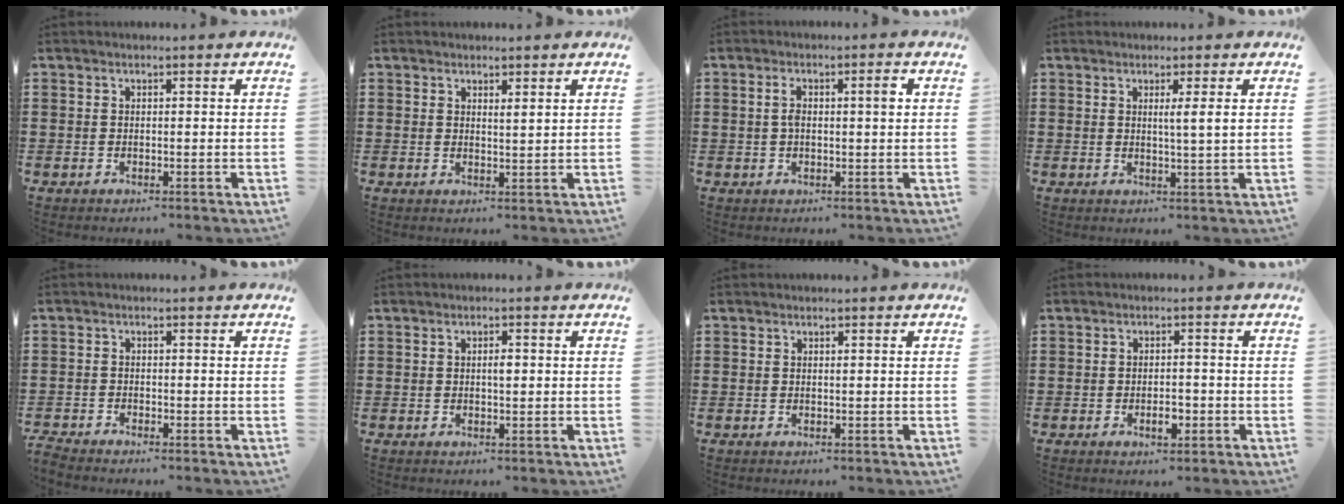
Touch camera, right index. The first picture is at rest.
{"total": 1.3, "force": [1.2, 0.0, 0.5], "torque": [-0.011, 0.000, 0.022]}
{"total": 3.4, "force": [0.6, 1.0, 3.2], "torque": [-0.054, 0.004, 0.004]}
{"total": 2.9, "force": [0.7, -0.5, 2.7], "torque": [-0.055, -0.006, 0.010]}
{"total": 1.6, "force": [-1.6, -0.1, 0.0], "torque": [-0.003, 0.001, -0.035]}
{"total": 1.6, "force": [0.1, 0.5, 1.5], "torque": [-0.029, 0.003, 0.000]}
{"total": 0.0}
{"total": 3.0, "force": [-1.2, 1.3, 2.4], "torque": [-0.044, 0.002, -0.021]}